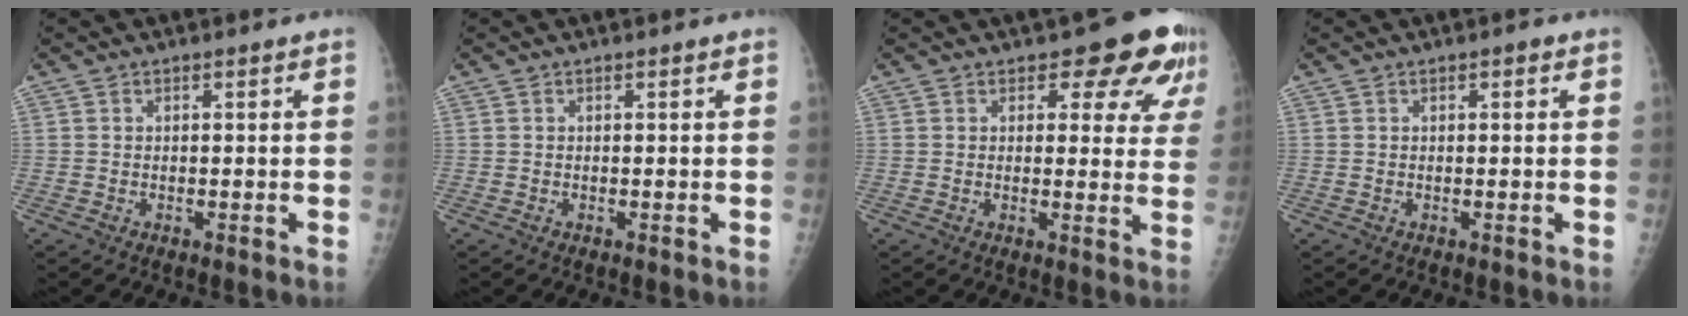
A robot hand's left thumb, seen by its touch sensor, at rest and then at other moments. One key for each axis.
{"total": 0.0}
{"total": 9.9, "fx": 6.7, "fy": 4.6, "fz": 5.6, "tx": -0.020, "ty": -0.033, "tz": 0.064}
{"total": 0.7, "fx": 0.2, "fy": 0.4, "fz": 0.5, "tx": 0.001, "ty": 0.002, "tz": 0.001}